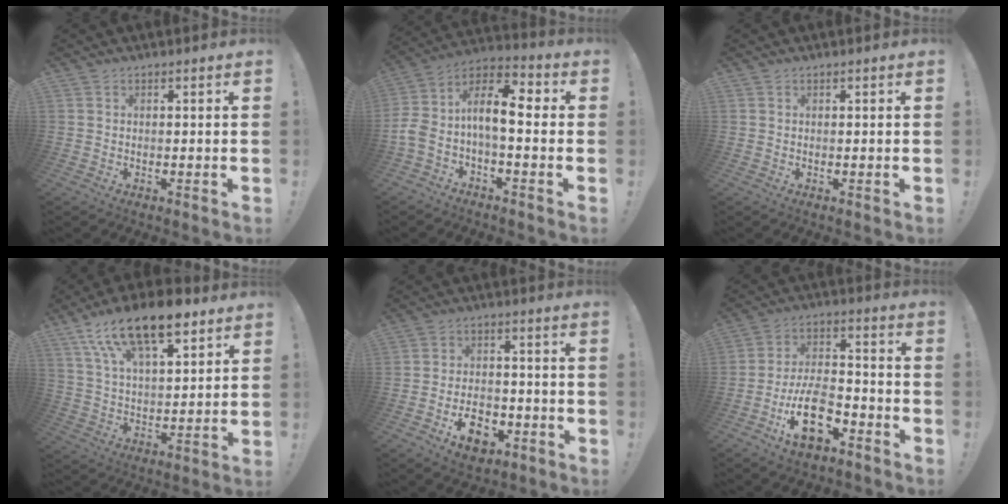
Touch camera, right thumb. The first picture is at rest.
{"total": 12.9, "force": [-0.8, 6.4, 11.2], "torque": [-0.219, 0.018, -0.012]}
{"total": 0.0}
{"total": 17.8, "force": [11.8, 7.3, 11.2], "torque": [-0.205, -0.061, 0.211]}
{"total": 10.0, "force": [-5.2, 6.5, 5.6], "torque": [-0.077, 0.038, -0.086]}
{"total": 16.5, "force": [-8.4, 8.6, 11.4], "torque": [-0.208, 0.058, -0.138]}